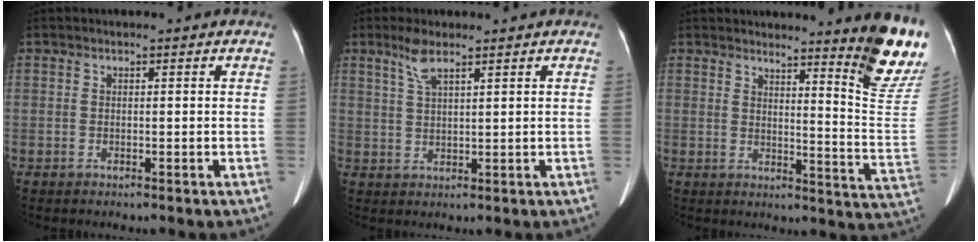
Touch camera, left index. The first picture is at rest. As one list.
[{"total": 3.4, "force": [2.4, 0.8, 2.4], "torque": [-0.055, 0.007, 0.054]}, {"total": 12.3, "force": [10.4, -0.5, 6.7], "torque": [-0.068, -0.084, 0.113]}]